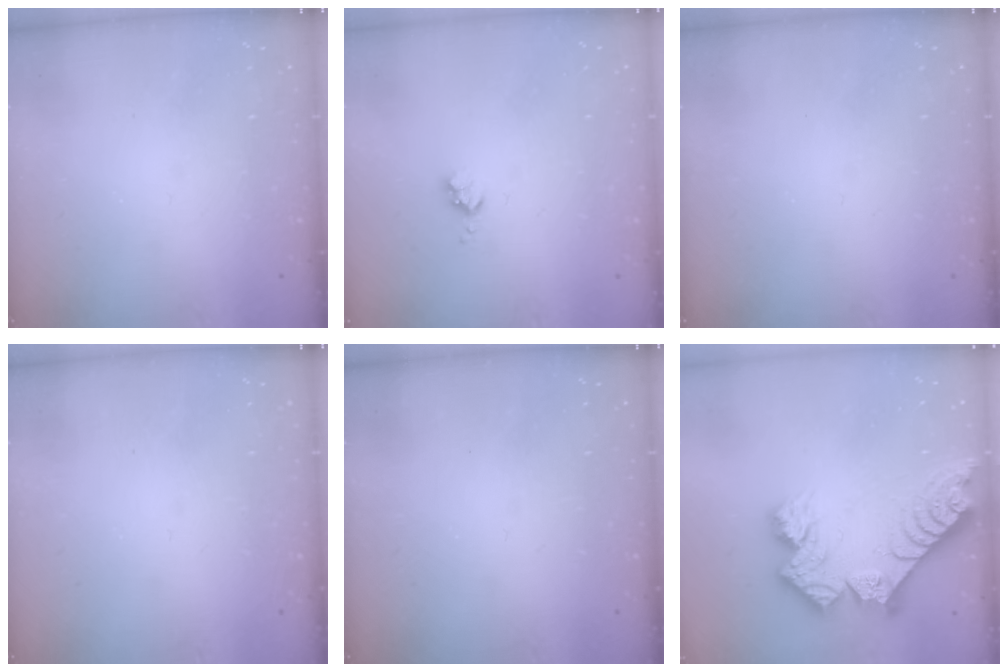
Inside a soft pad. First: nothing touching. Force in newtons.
{"total": 3.6, "press": 3.6, "slide": 0.6}
{"total": 0.0}
{"total": 0.0}
{"total": 0.0}
{"total": 16.7, "press": 16.6, "slide": 1.8}